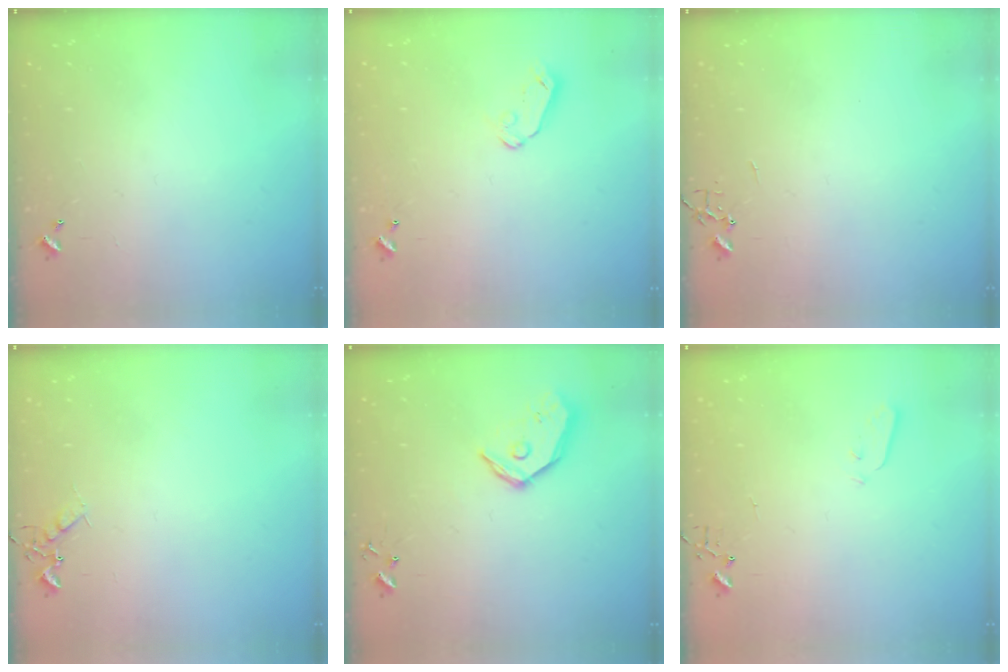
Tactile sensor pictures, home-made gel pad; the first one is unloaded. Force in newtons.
{"total": 5.4, "press": 5.4, "slide": 0.5}
{"total": 0.0}
{"total": 5.8, "press": 5.7, "slide": 0.6}
{"total": 12.3, "press": 12.1, "slide": 1.9}
{"total": 2.5, "press": 2.5, "slide": 0.4}